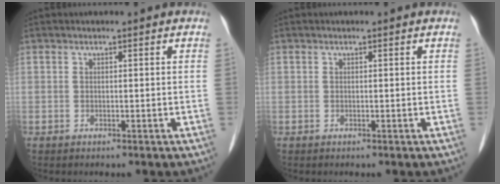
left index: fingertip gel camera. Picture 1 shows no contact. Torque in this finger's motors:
{"motor_torque": [0.00, 0.00, 0.00, 0.00]}